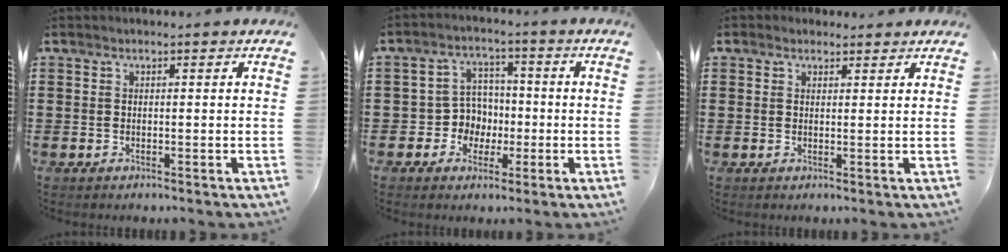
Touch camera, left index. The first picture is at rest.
{"total": 5.5, "force": [-0.9, 5.2, 1.5], "torque": [-0.047, 0.014, -0.017]}
{"total": 1.6, "force": [1.4, 0.7, 0.2], "torque": [-0.007, 0.005, 0.028]}